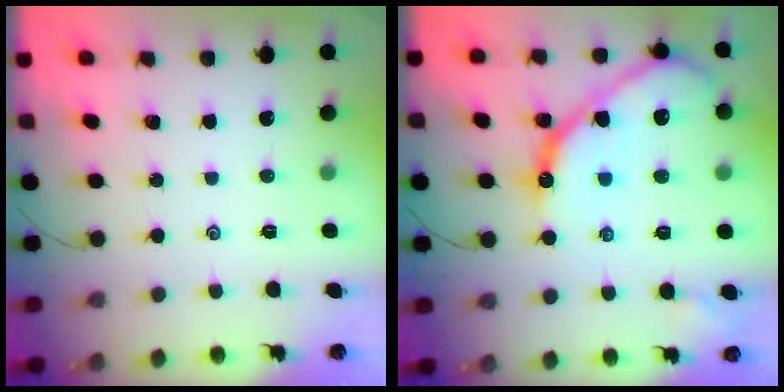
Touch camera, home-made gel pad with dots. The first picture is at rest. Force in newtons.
{"total": 15.7, "press": 15.7, "slide": 1.4}